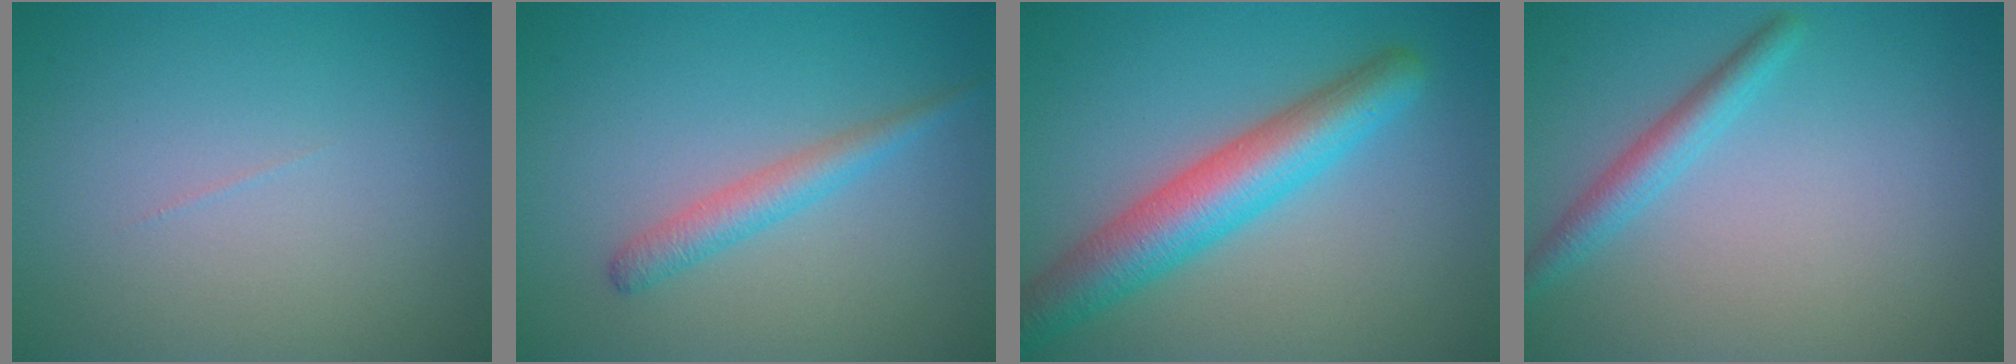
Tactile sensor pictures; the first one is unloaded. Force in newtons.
{"total": 2.3, "press": 2.3, "slide": 0.0}
{"total": 6.6, "press": 6.6, "slide": 0.2}
{"total": 2.3, "press": 2.3, "slide": 0.1}